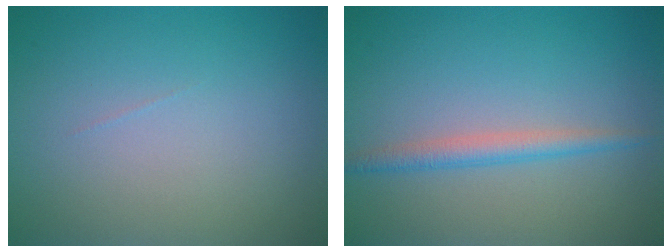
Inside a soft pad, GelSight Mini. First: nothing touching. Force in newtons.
{"total": 2.1, "press": 2.1, "slide": 0.1}